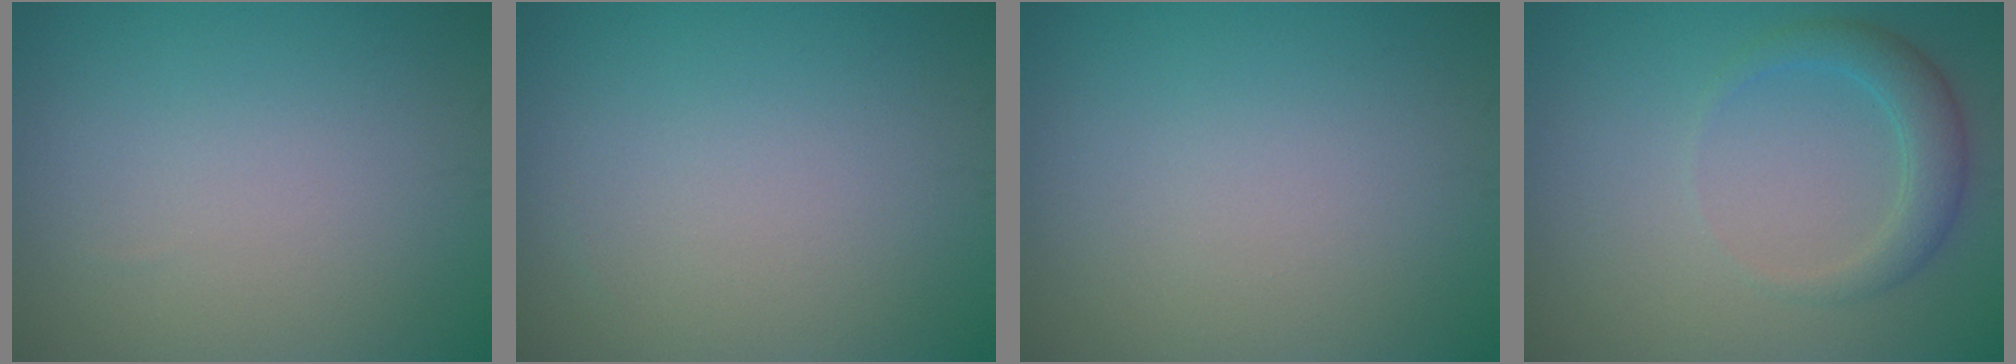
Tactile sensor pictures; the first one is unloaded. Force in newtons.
{"total": 0.0}
{"total": 0.0}
{"total": 2.7, "press": 2.7, "slide": 0.1}